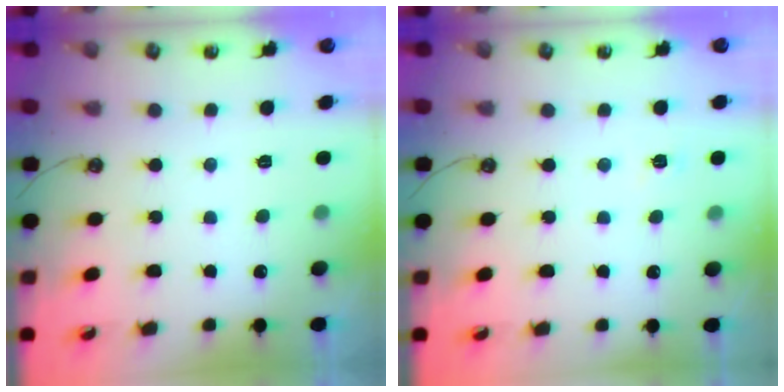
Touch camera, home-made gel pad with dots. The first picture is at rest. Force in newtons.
{"total": 2.2, "press": 2.2, "slide": 0.3}